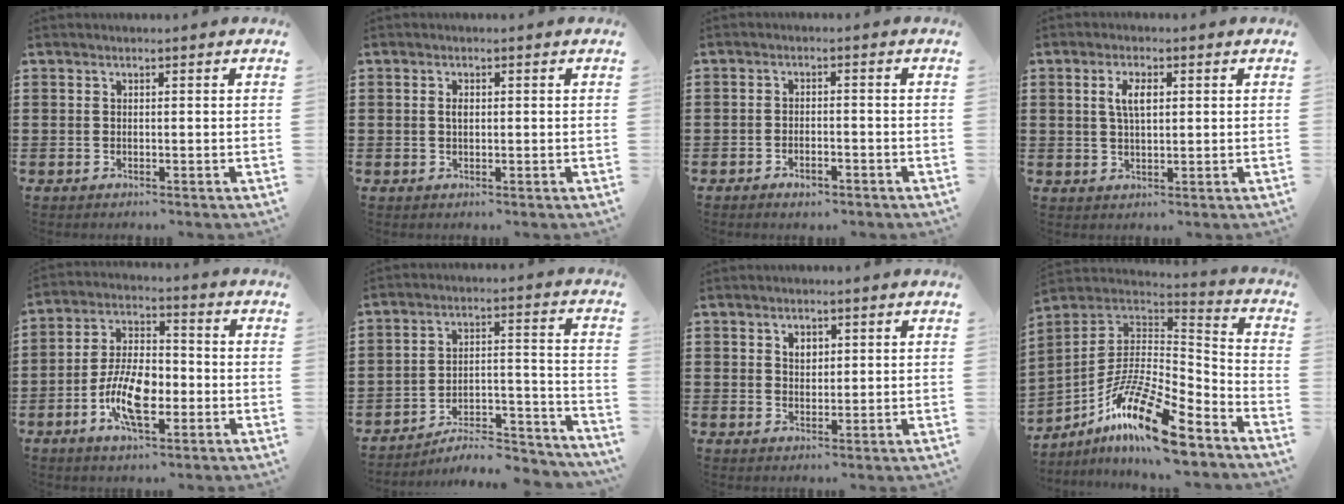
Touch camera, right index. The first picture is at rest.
{"total": 1.1, "force": [0.1, 0.6, 1.0], "torque": [-0.020, 0.003, 0.001]}
{"total": 2.1, "force": [-1.8, 0.5, 0.9], "torque": [-0.018, 0.000, -0.035]}
{"total": 3.8, "force": [0.9, 1.6, 3.3], "torque": [-0.069, 0.010, 0.013]}
{"total": 9.4, "force": [-3.4, 4.5, 7.6], "torque": [-0.166, 0.000, -0.065]}
{"total": 7.1, "force": [-6.5, 1.3, 2.3], "torque": [-0.029, 0.009, -0.125]}
{"total": 1.9, "force": [0.9, 1.4, 1.0], "torque": [-0.023, 0.007, 0.017]}
{"total": 16.2, "force": [-10.5, 3.6, 11.8], "torque": [-0.223, 0.020, -0.192]}